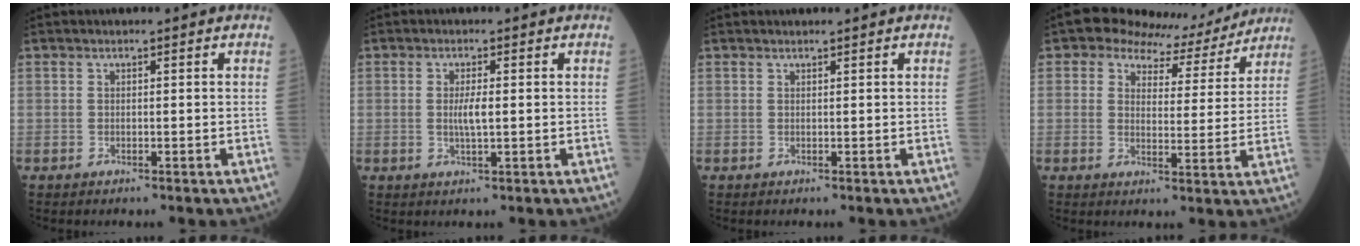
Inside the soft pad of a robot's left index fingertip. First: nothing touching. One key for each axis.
{"total": 2.4, "fx": -0.7, "fy": 0.3, "fz": 2.3, "tx": -0.043, "ty": -0.006, "tz": -0.015}
{"total": 0.5, "fx": 0.5, "fy": 0.0, "fz": 0.2, "tx": 0.003, "ty": 0.010, "tz": 0.004}
{"total": 7.1, "fx": 6.2, "fy": 3.4, "fz": 0.7, "tx": -0.008, "ty": 0.001, "tz": 0.070}